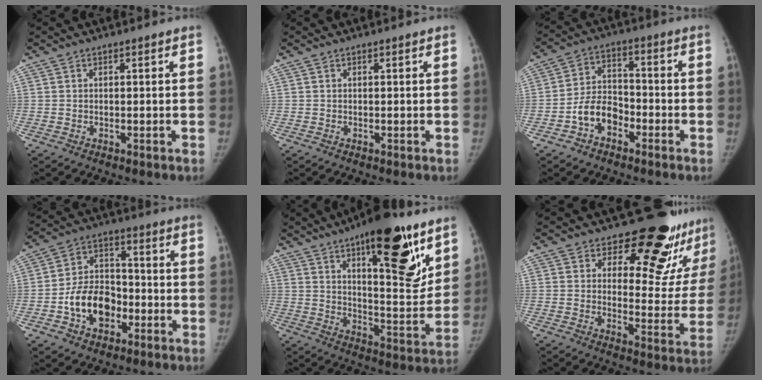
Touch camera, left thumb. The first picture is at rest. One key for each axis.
{"total": 0.0}
{"total": 8.2, "fx": -4.1, "fy": 5.6, "fz": 4.3, "tx": -0.059, "ty": 0.036, "tz": -0.079}
{"total": 12.6, "fx": -4.4, "fy": 9.1, "fz": 7.5, "tx": -0.092, "ty": 0.036, "tz": -0.077}
{"total": 21.7, "fx": 11.7, "fy": 7.6, "fz": 16.7, "tx": -0.201, "ty": -0.060, "tz": 0.177}
{"total": 18.8, "fx": 15.0, "fy": 8.2, "fz": 8.0, "tx": -0.040, "ty": -0.115, "tz": 0.176}